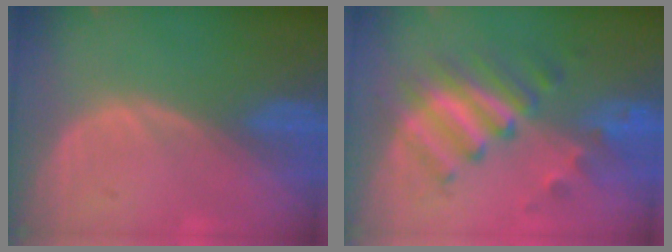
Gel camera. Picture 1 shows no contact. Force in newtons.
{"total": 7.5, "press": 7.5, "slide": 0.9}